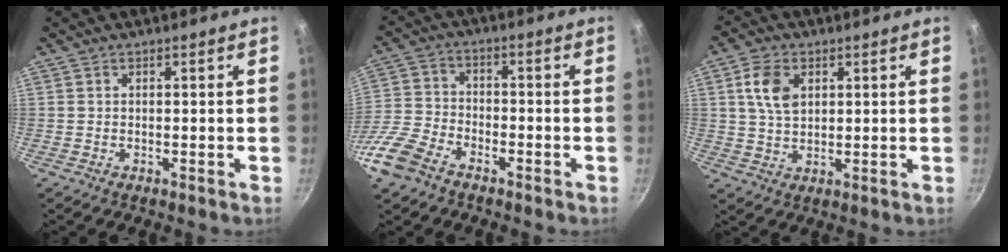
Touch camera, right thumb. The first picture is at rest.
{"total": 11.1, "force": [-6.8, 6.3, 6.1], "torque": [-0.124, 0.034, -0.147]}
{"total": 7.1, "force": [2.2, 4.7, 4.8], "torque": [-0.082, -0.002, 0.043]}